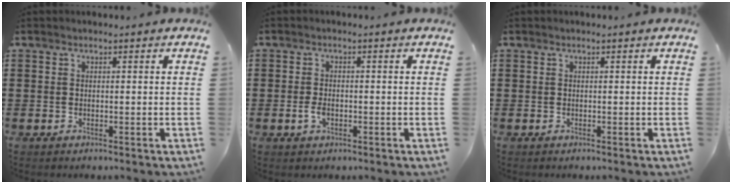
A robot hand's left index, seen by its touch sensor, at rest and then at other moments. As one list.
[{"total": 2.2, "force": [-0.6, 1.2, 1.8], "torque": [-0.050, -0.004, -0.015]}, {"total": 0.0}]